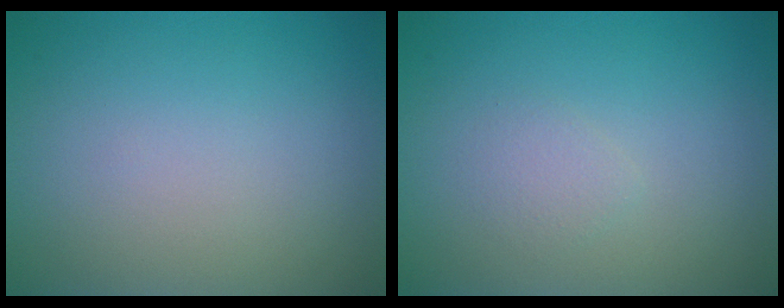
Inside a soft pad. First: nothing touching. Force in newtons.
{"total": 0.9, "press": 0.9, "slide": 0.1}